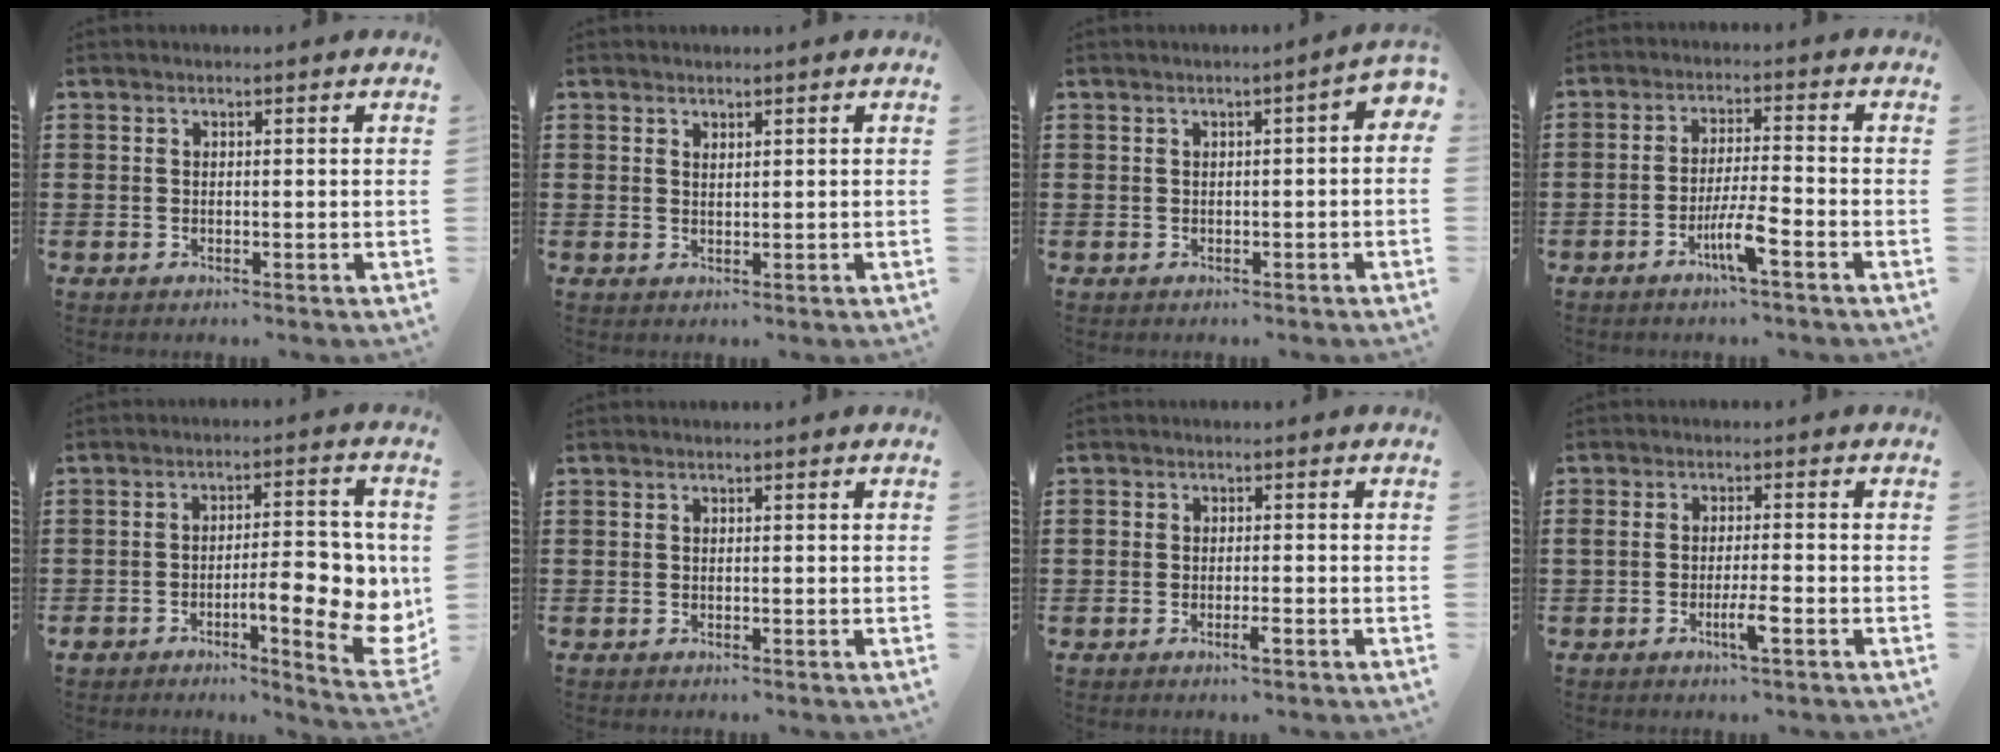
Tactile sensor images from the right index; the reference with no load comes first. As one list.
[{"total": 0.9, "force": [0.9, 0.1, 0.1], "torque": [-0.003, -0.001, 0.018]}, {"total": 1.3, "force": [-0.3, 0.3, 1.2], "torque": [-0.022, -0.002, -0.005]}, {"total": 5.2, "force": [-2.8, 0.3, 4.4], "torque": [-0.087, -0.009, -0.053]}, {"total": 10.4, "force": [-2.1, 4.0, 9.4], "torque": [-0.114, -0.011, -0.035]}, {"total": 0.0}, {"total": 1.8, "force": [-1.1, 0.5, 1.4], "torque": [-0.025, 0.000, -0.020]}, {"total": 3.9, "force": [-1.8, 0.5, 3.4], "torque": [-0.064, -0.002, -0.034]}]